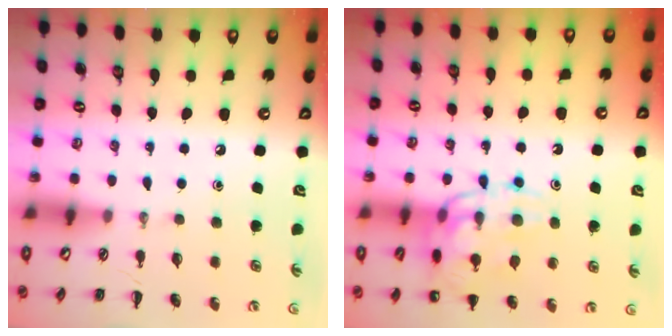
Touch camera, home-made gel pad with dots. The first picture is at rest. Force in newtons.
{"total": 15.3, "press": 15.1, "slide": 2.2}